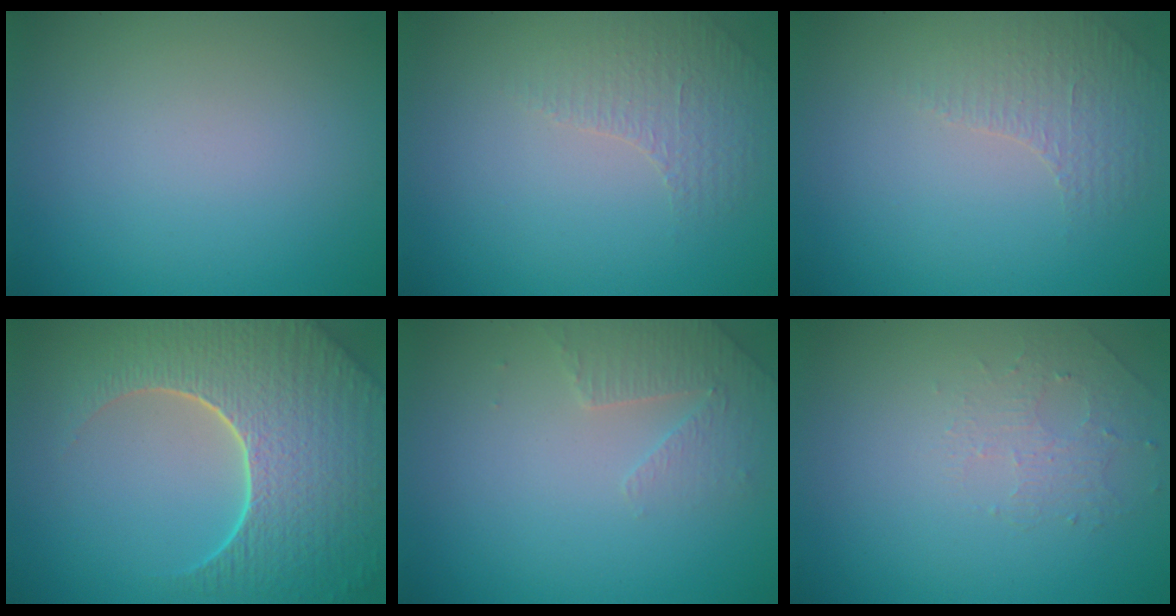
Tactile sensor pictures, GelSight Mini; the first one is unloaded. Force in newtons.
{"total": 1.3, "press": 0.9, "slide": 0.9}
{"total": 1.3, "press": 0.9, "slide": 0.9}
{"total": 8.9, "press": 6.1, "slide": 6.5}
{"total": 2.3, "press": 2.2, "slide": 0.6}
{"total": 1.4, "press": 0.7, "slide": 1.2}